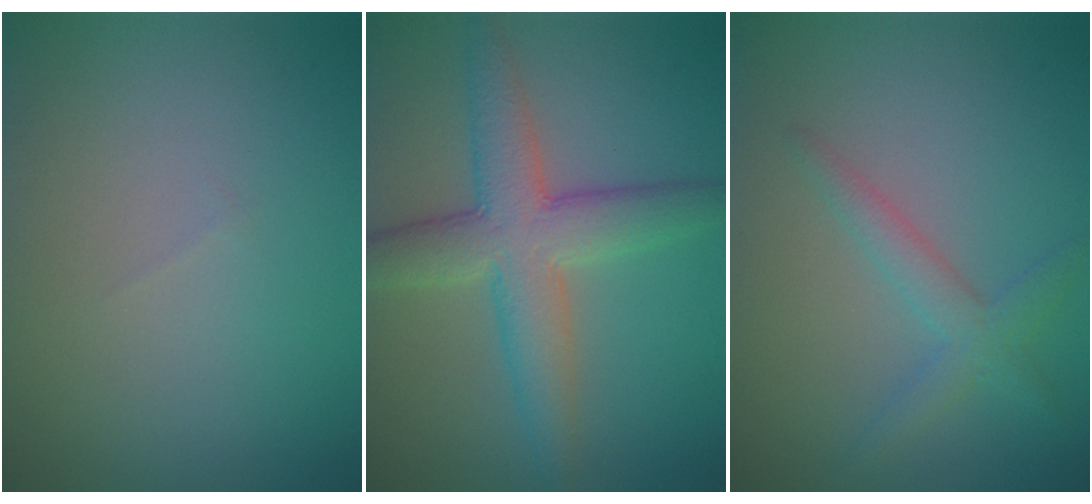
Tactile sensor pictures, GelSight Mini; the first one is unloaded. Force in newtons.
{"total": 6.4, "press": 6.4, "slide": 0.2}
{"total": 2.5, "press": 2.5, "slide": 0.1}